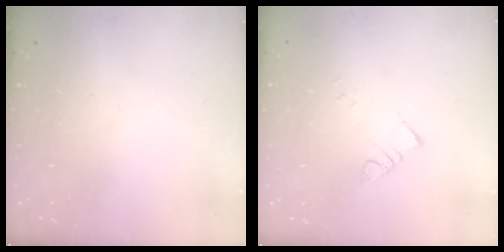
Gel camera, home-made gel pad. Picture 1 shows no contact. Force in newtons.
{"total": 4.4, "press": 4.4, "slide": 0.1}